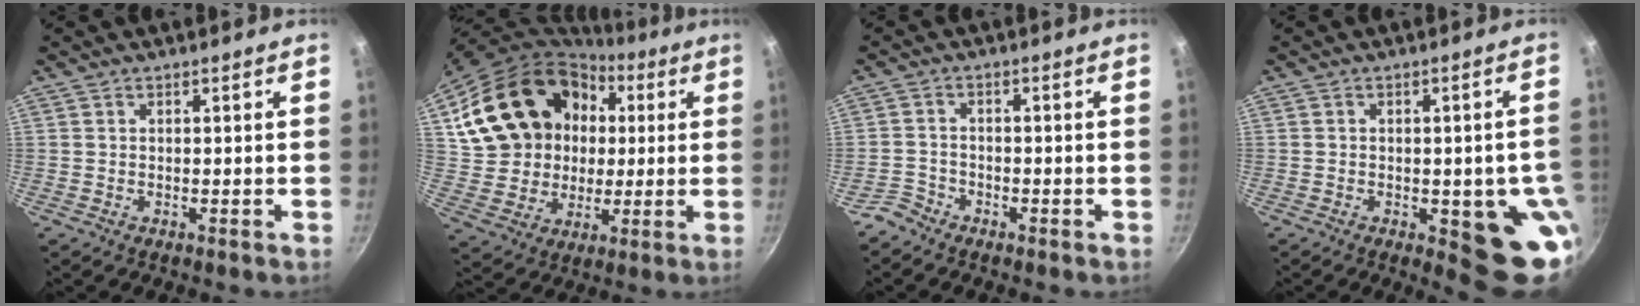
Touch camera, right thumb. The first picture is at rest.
{"total": 23.2, "force": [6.1, 18.6, 12.4], "torque": [-0.203, 0.034, 0.126]}
{"total": 3.0, "force": [-2.6, 1.6, 0.3], "torque": [-0.004, 0.028, -0.052]}
{"total": 11.7, "force": [-2.5, 4.5, 10.5], "torque": [-0.080, -0.003, -0.029]}